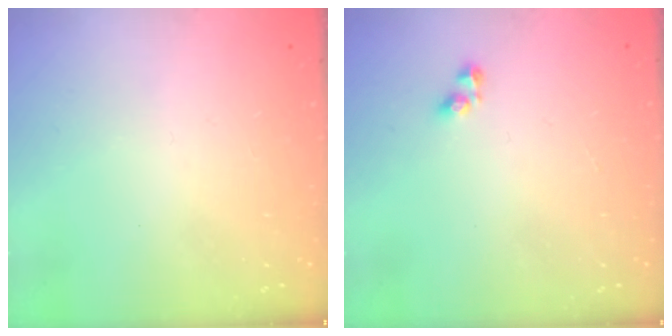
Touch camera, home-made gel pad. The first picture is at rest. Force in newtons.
{"total": 2.9, "press": 2.9, "slide": 0.4}